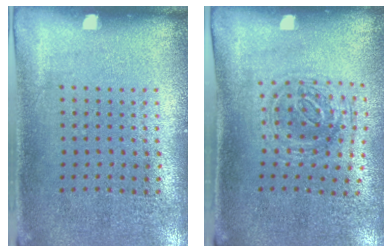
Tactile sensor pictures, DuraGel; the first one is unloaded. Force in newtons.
{"total": 1.1, "press": 1.0, "slide": 0.3}